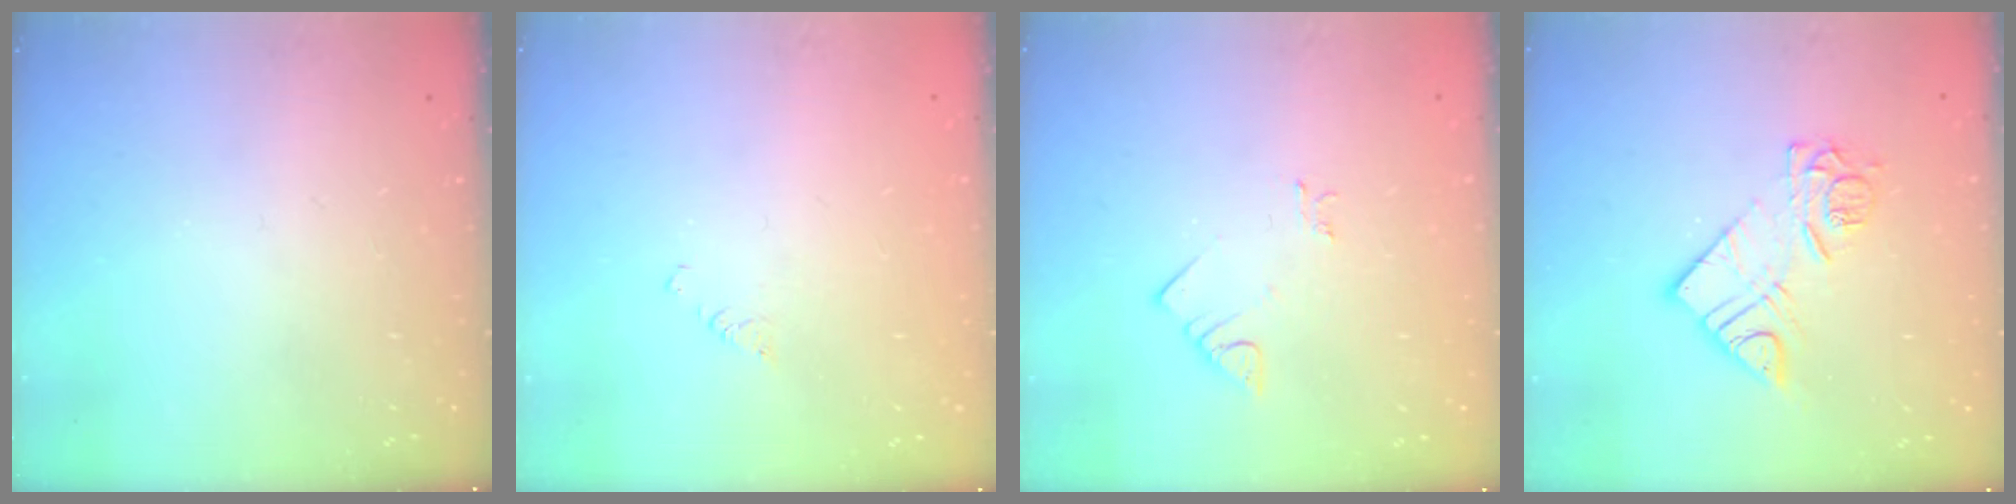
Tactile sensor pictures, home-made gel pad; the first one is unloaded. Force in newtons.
{"total": 2.4, "press": 2.4, "slide": 0.4}
{"total": 2.6, "press": 2.6, "slide": 0.3}
{"total": 10.5, "press": 10.5, "slide": 0.8}